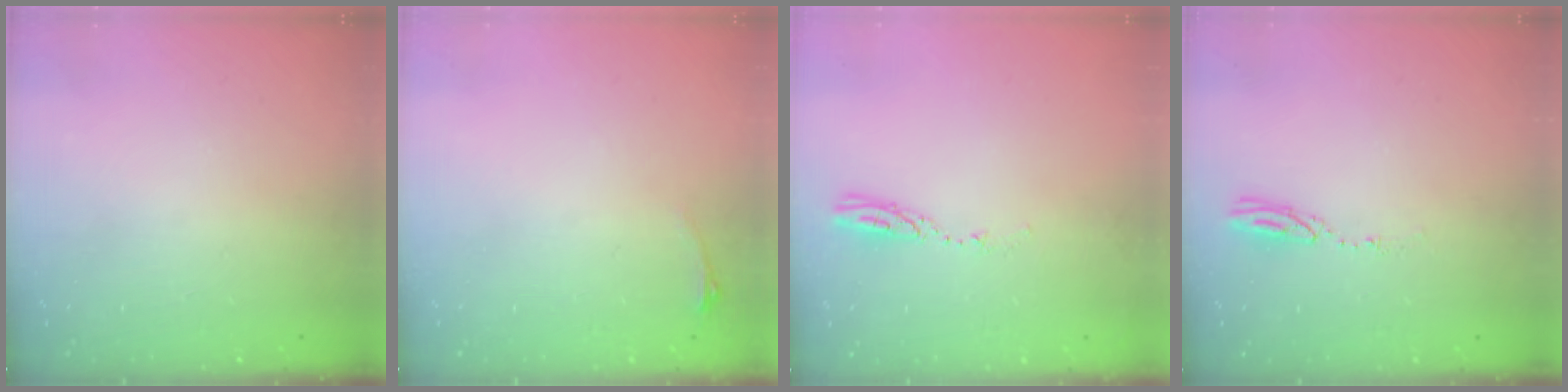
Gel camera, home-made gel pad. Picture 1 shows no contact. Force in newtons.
{"total": 2.9, "press": 2.6, "slide": 1.5}
{"total": 4.0, "press": 3.9, "slide": 0.5}
{"total": 3.8, "press": 3.8, "slide": 0.2}